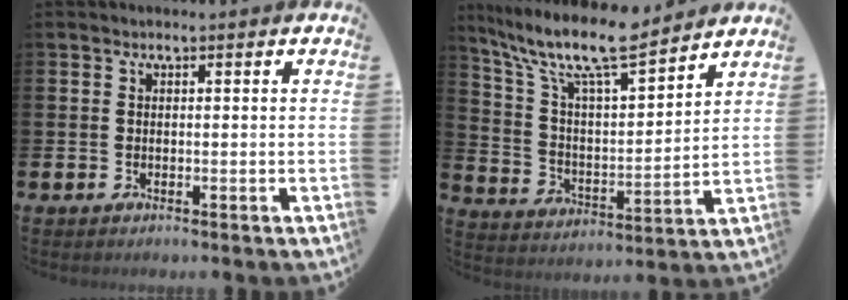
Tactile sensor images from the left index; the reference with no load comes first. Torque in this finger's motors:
{"motor_torque": [1.02, -1.11, 1.05, 0.21]}